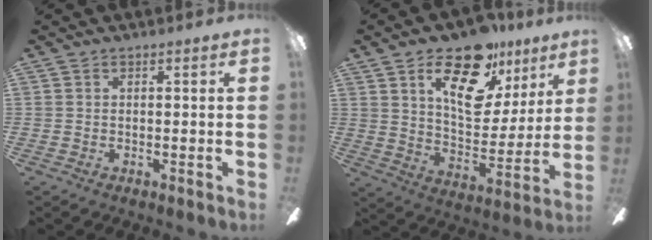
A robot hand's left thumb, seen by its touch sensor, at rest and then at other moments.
{"total": 20.9, "force": [12.5, 9.8, 13.6], "torque": [-0.211, -0.062, 0.214]}